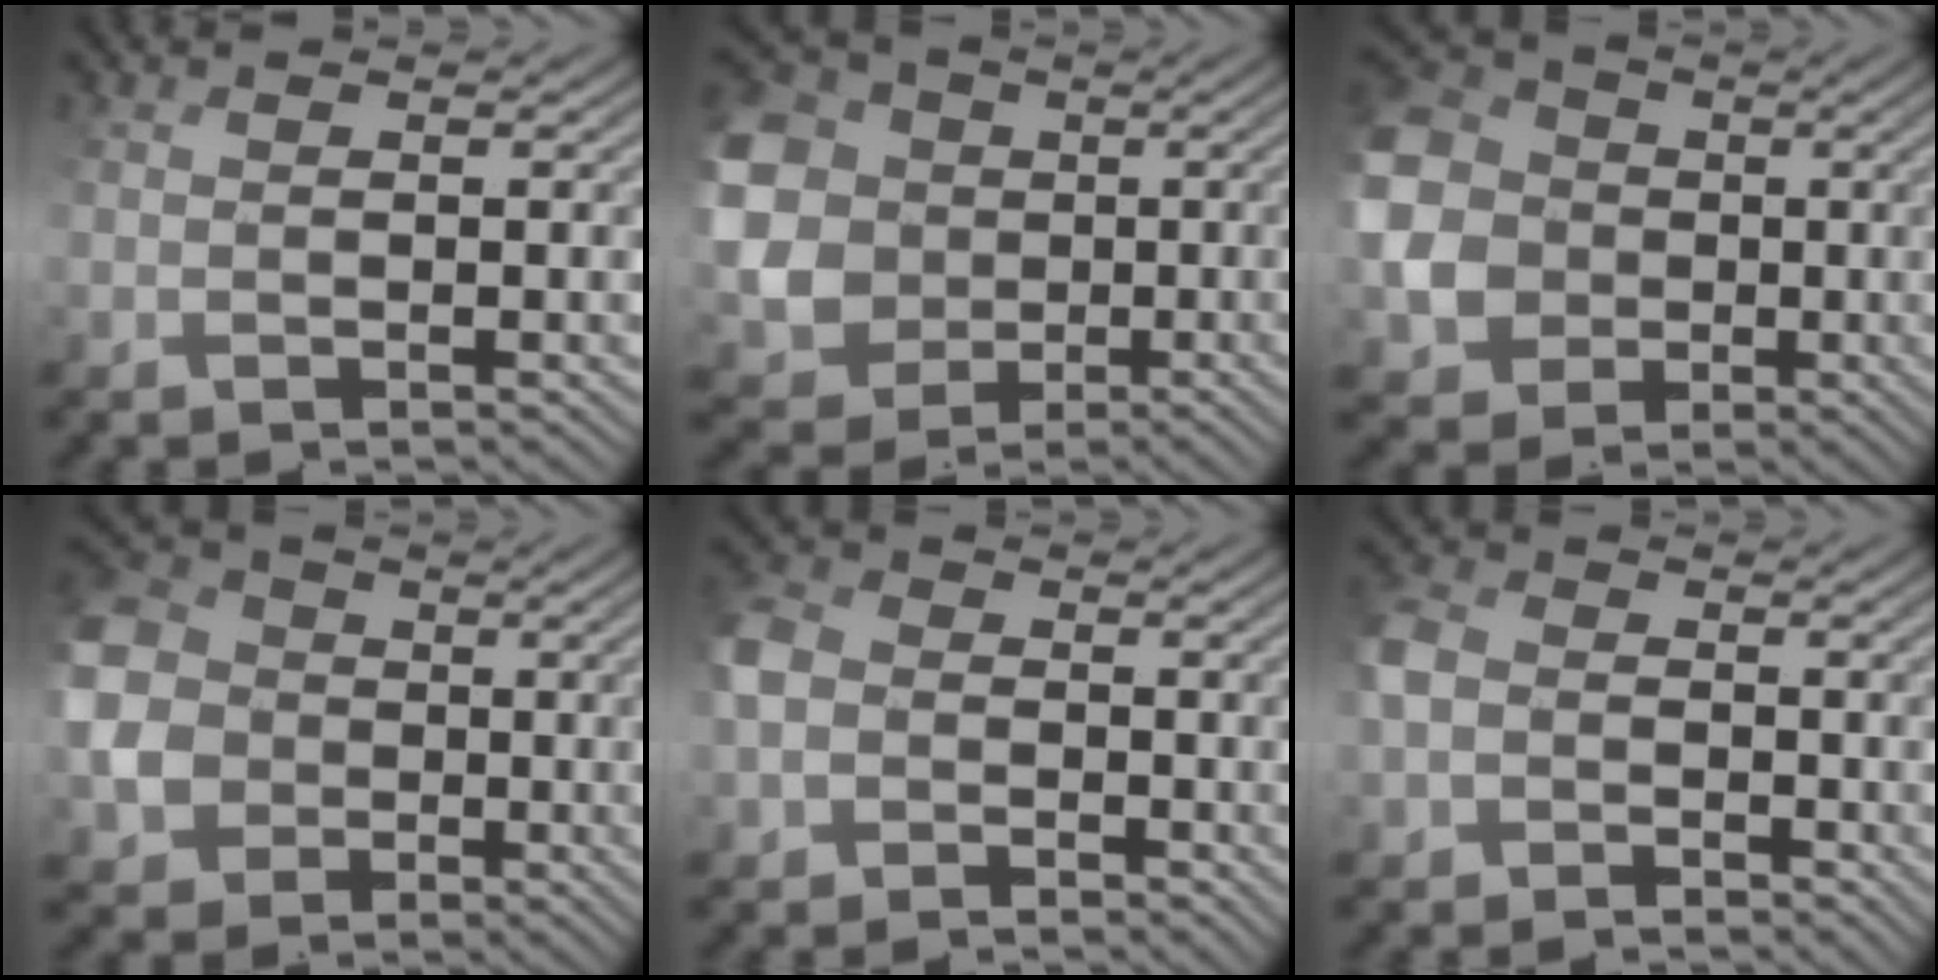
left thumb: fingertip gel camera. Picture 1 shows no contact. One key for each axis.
{"total": 16.0, "fx": 2.6, "fy": 14.6, "fz": 6.2, "tx": -0.237, "ty": 0.007, "tz": 0.027}
{"total": 12.8, "fx": 0.2, "fy": 11.9, "fz": 4.8, "tx": -0.190, "ty": -0.005, "tz": -0.012}
{"total": 10.8, "fx": 0.1, "fy": 9.9, "fz": 4.3, "tx": -0.162, "ty": -0.007, "tz": -0.007}
{"total": 3.7, "fx": -0.8, "fy": 3.2, "fz": 1.6, "tx": -0.054, "ty": 0.007, "tz": -0.031}
{"total": 3.0, "fx": -0.9, "fy": 2.6, "fz": 1.3, "tx": -0.044, "ty": 0.007, "tz": -0.029}